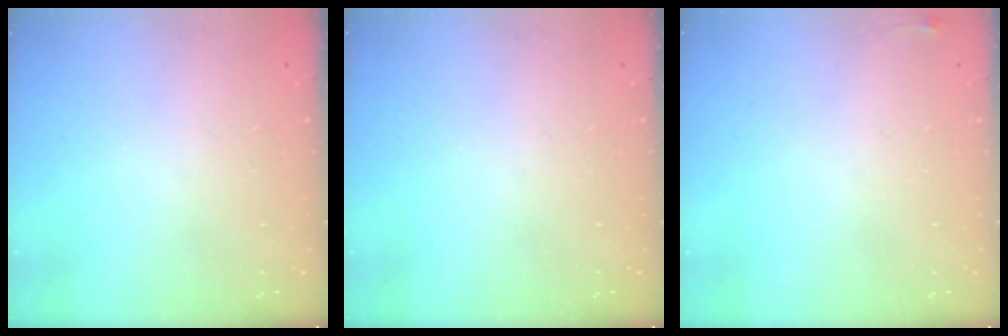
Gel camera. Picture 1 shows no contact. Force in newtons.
{"total": 0.0}
{"total": 3.4, "press": 3.3, "slide": 0.5}